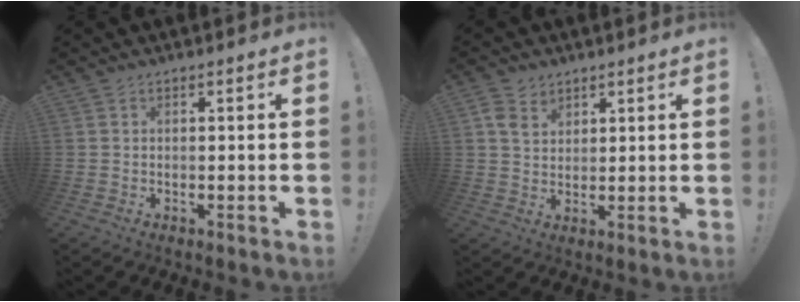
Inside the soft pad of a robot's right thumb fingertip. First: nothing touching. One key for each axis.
{"total": 5.9, "fx": 3.6, "fy": 4.1, "fz": 2.3, "tx": -0.031, "ty": -0.014, "tz": 0.068}